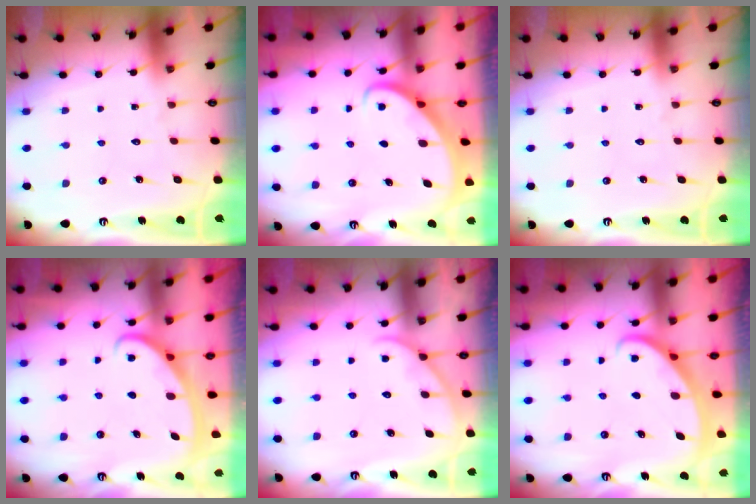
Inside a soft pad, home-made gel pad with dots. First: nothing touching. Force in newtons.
{"total": 2.7, "press": 2.7, "slide": 0.2}
{"total": 0.0}
{"total": 2.8, "press": 2.8, "slide": 0.4}
{"total": 4.1, "press": 4.1, "slide": 0.5}
{"total": 3.0, "press": 3.0, "slide": 0.1}